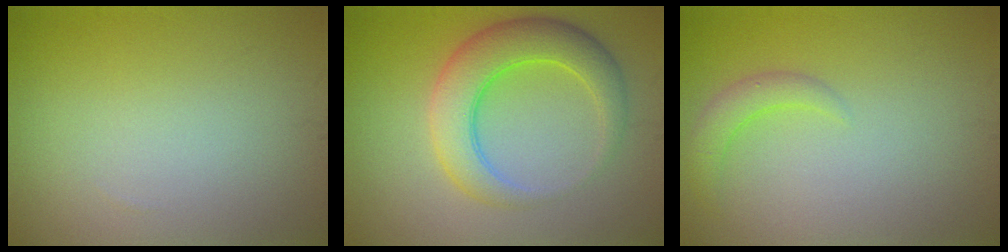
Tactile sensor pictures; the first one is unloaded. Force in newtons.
{"total": 5.8, "press": 5.8, "slide": 0.1}
{"total": 1.8, "press": 1.8, "slide": 0.3}